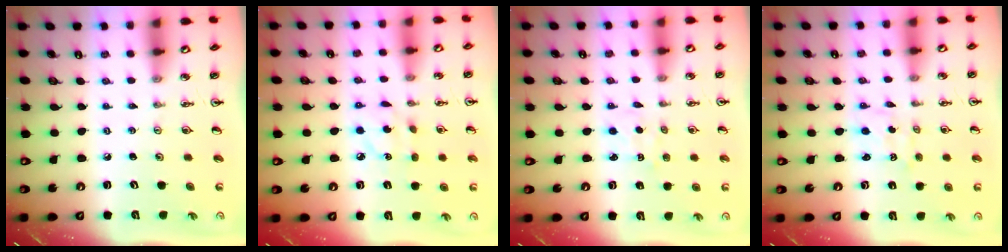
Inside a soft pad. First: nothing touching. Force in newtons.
{"total": 5.4, "press": 5.4, "slide": 0.3}
{"total": 2.9, "press": 2.8, "slide": 0.4}
{"total": 1.1, "press": 0.7, "slide": 0.8}